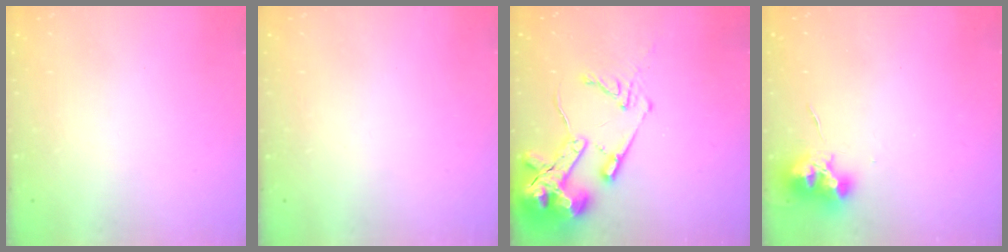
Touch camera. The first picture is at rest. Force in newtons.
{"total": 0.0}
{"total": 17.6, "press": 17.4, "slide": 2.2}
{"total": 11.3, "press": 11.3, "slide": 0.2}